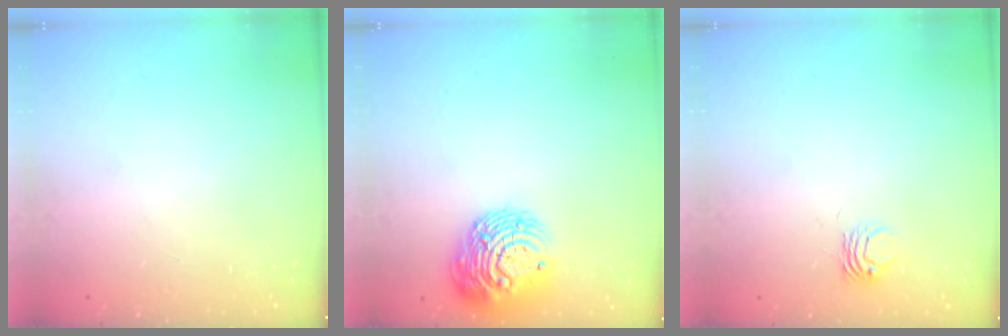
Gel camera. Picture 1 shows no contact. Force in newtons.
{"total": 13.0, "press": 13.0, "slide": 1.1}
{"total": 4.0, "press": 4.0, "slide": 0.0}